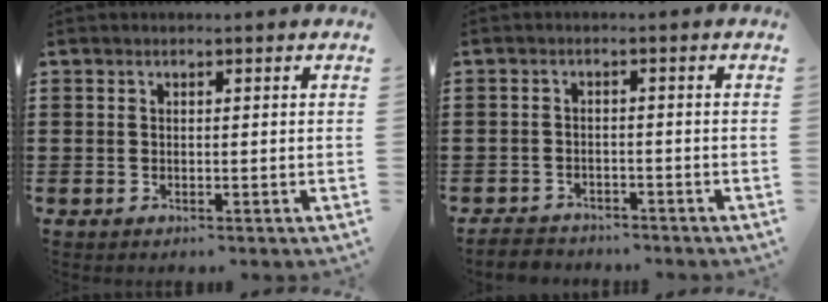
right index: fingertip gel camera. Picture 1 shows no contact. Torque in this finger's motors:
{"motor_torque": [-0.38, 0.51, -1.05, -0.21]}